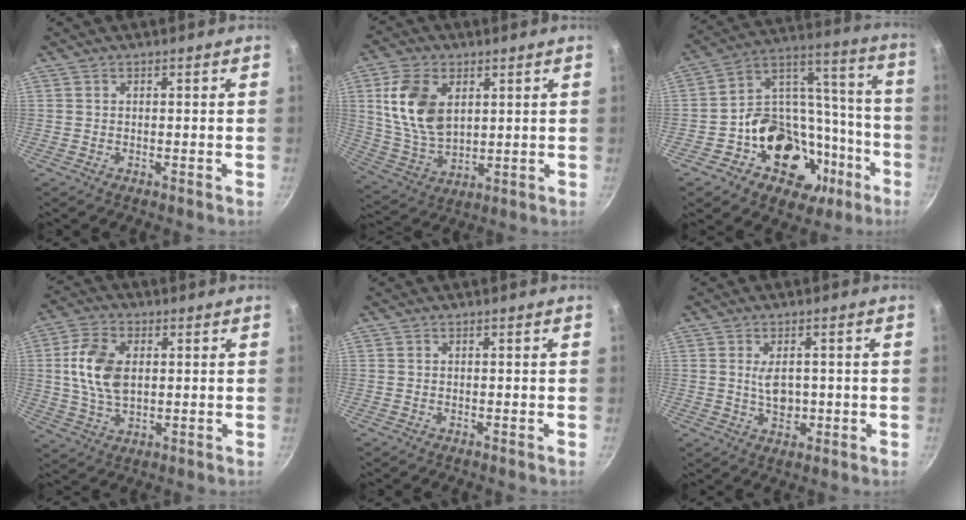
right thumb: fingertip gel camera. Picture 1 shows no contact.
{"total": 13.8, "force": [3.7, 8.8, 10.0], "torque": [-0.174, -0.019, 0.081]}
{"total": 24.8, "force": [-9.8, 18.4, 13.5], "torque": [-0.173, 0.089, -0.137]}
{"total": 11.0, "force": [1.5, 6.9, 8.4], "torque": [-0.151, 0.005, 0.026]}
{"total": 0.0}
{"total": 5.1, "force": [0.1, 3.1, 4.1], "torque": [-0.051, -0.006, 0.005]}